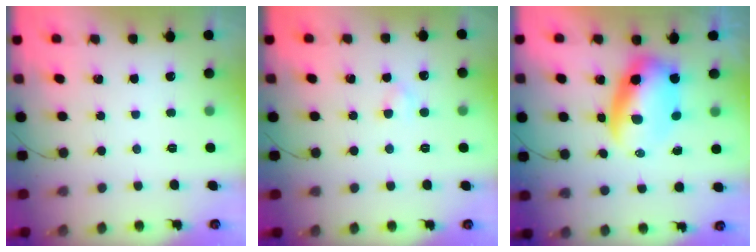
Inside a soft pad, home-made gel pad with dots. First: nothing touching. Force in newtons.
{"total": 2.6, "press": 2.4, "slide": 1.0}
{"total": 8.7, "press": 8.4, "slide": 2.3}